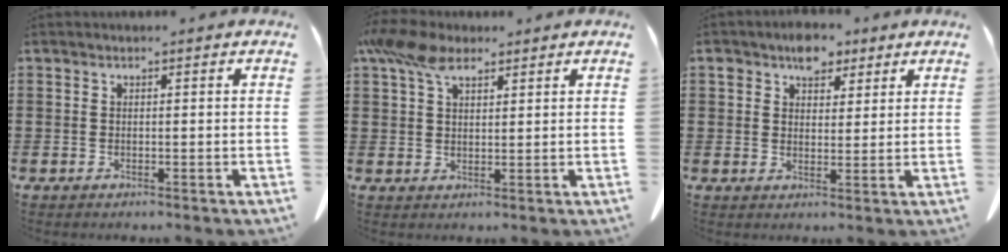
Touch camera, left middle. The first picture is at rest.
{"total": 6.8, "force": [4.3, 3.0, 4.2], "torque": [-0.089, 0.002, 0.080]}
{"total": 5.3, "force": [3.7, 3.4, 1.9], "torque": [-0.029, 0.002, 0.065]}